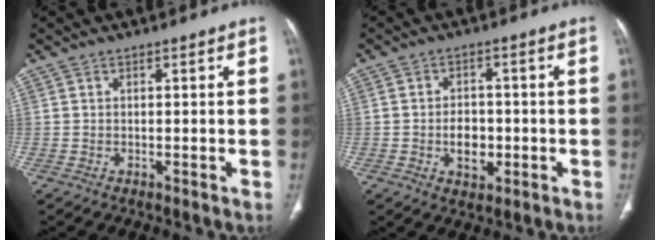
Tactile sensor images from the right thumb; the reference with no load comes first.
{"total": 5.7, "force": [-1.2, 4.1, 3.8], "torque": [-0.038, 0.009, -0.016]}